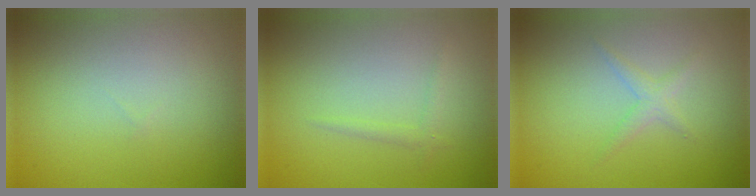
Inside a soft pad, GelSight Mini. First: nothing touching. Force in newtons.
{"total": 0.8, "press": 0.8, "slide": 0.0}
{"total": 1.3, "press": 1.3, "slide": 0.1}